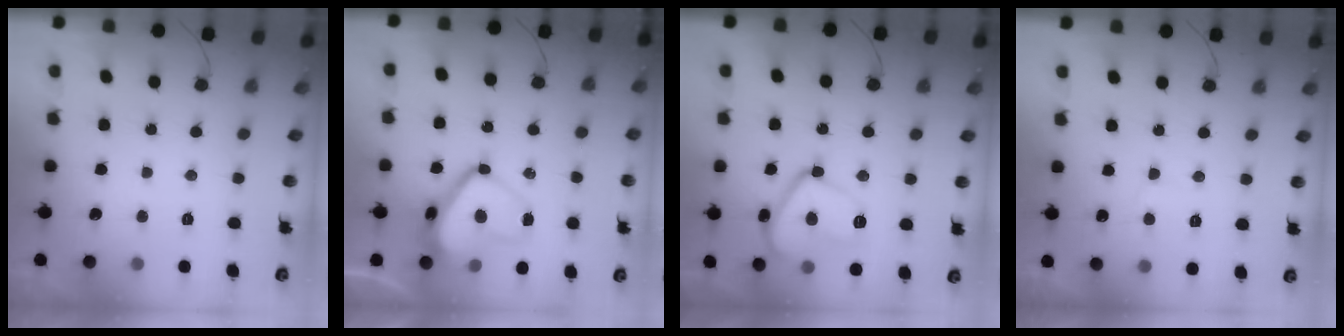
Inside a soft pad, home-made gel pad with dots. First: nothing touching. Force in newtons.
{"total": 15.3, "press": 15.2, "slide": 1.8}
{"total": 15.0, "press": 14.9, "slide": 1.5}
{"total": 3.5, "press": 3.5, "slide": 0.4}